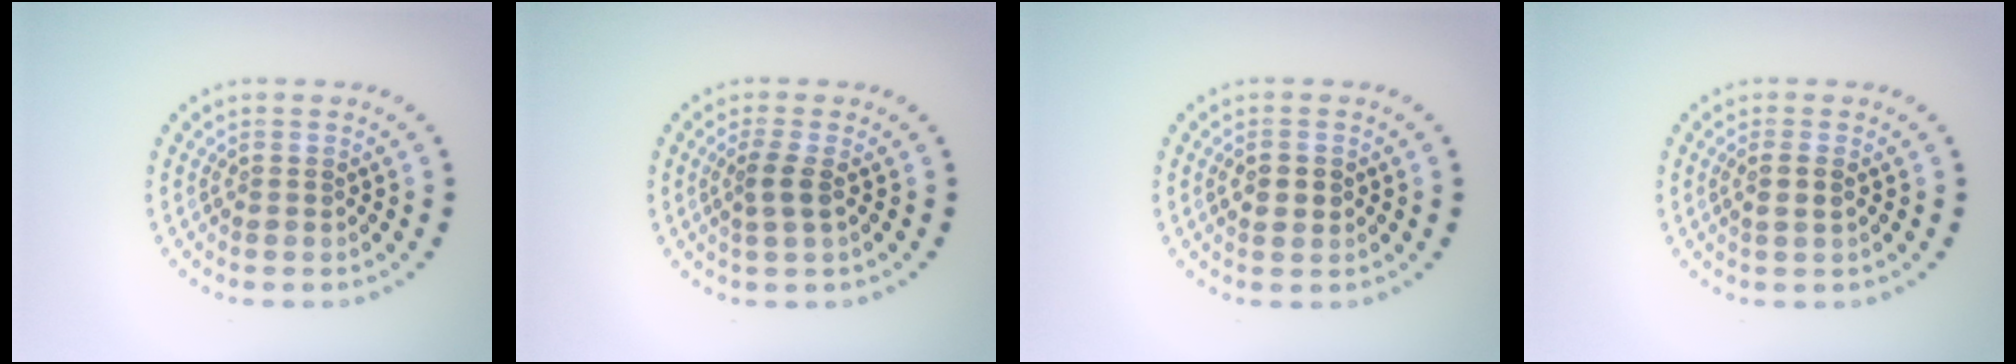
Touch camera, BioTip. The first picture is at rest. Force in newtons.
{"total": 1.6, "press": 1.3, "slide": 1.0}
{"total": 2.3, "press": 2.3, "slide": 0.1}
{"total": 1.4, "press": 1.2, "slide": 0.6}